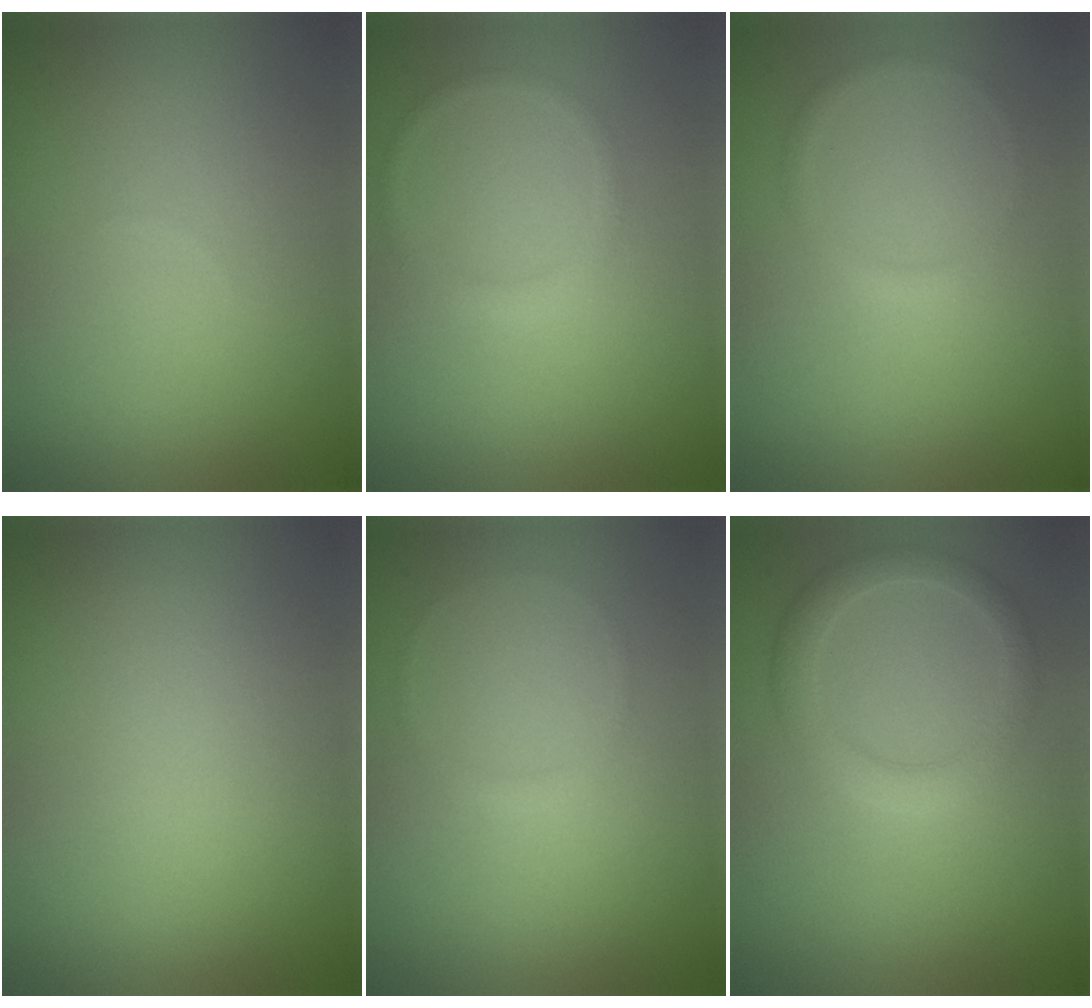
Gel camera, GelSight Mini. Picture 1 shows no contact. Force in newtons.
{"total": 1.2, "press": 1.2, "slide": 0.0}
{"total": 0.9, "press": 0.9, "slide": 0.1}
{"total": 0.0}
{"total": 0.7, "press": 0.7, "slide": 0.1}
{"total": 2.9, "press": 2.9, "slide": 0.2}